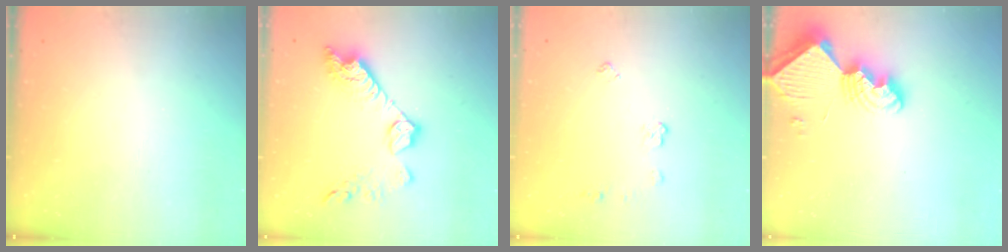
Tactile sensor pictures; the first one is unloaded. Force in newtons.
{"total": 14.5, "press": 14.4, "slide": 0.7}
{"total": 3.8, "press": 3.7, "slide": 0.6}
{"total": 10.0, "press": 10.0, "slide": 0.8}